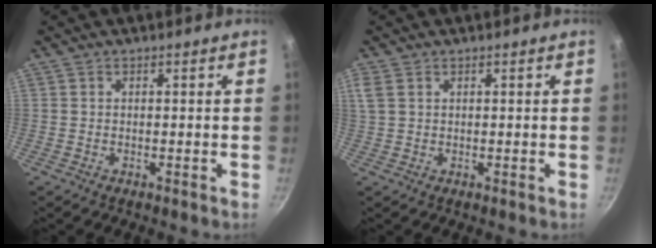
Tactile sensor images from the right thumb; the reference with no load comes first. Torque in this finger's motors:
{"motor_torque": [1.25, 3.71, 1.36, 0.08, 0.23]}